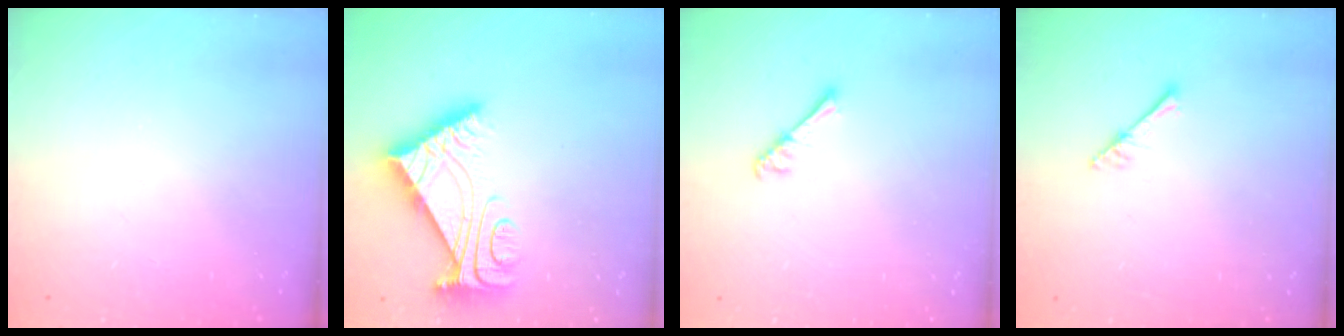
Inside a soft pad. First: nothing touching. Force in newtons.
{"total": 8.6, "press": 8.5, "slide": 1.0}
{"total": 4.0, "press": 4.0, "slide": 0.5}
{"total": 2.3, "press": 2.3, "slide": 0.2}